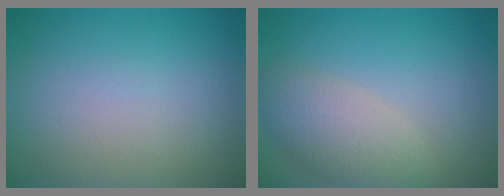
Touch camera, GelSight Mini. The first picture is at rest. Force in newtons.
{"total": 3.9, "press": 3.9, "slide": 0.1}